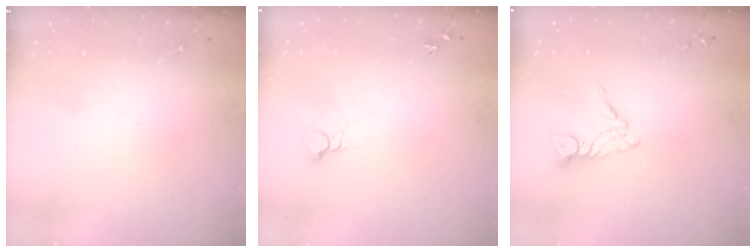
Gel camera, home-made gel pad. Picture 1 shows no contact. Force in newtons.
{"total": 3.7, "press": 3.7, "slide": 0.3}
{"total": 10.7, "press": 10.6, "slide": 0.9}